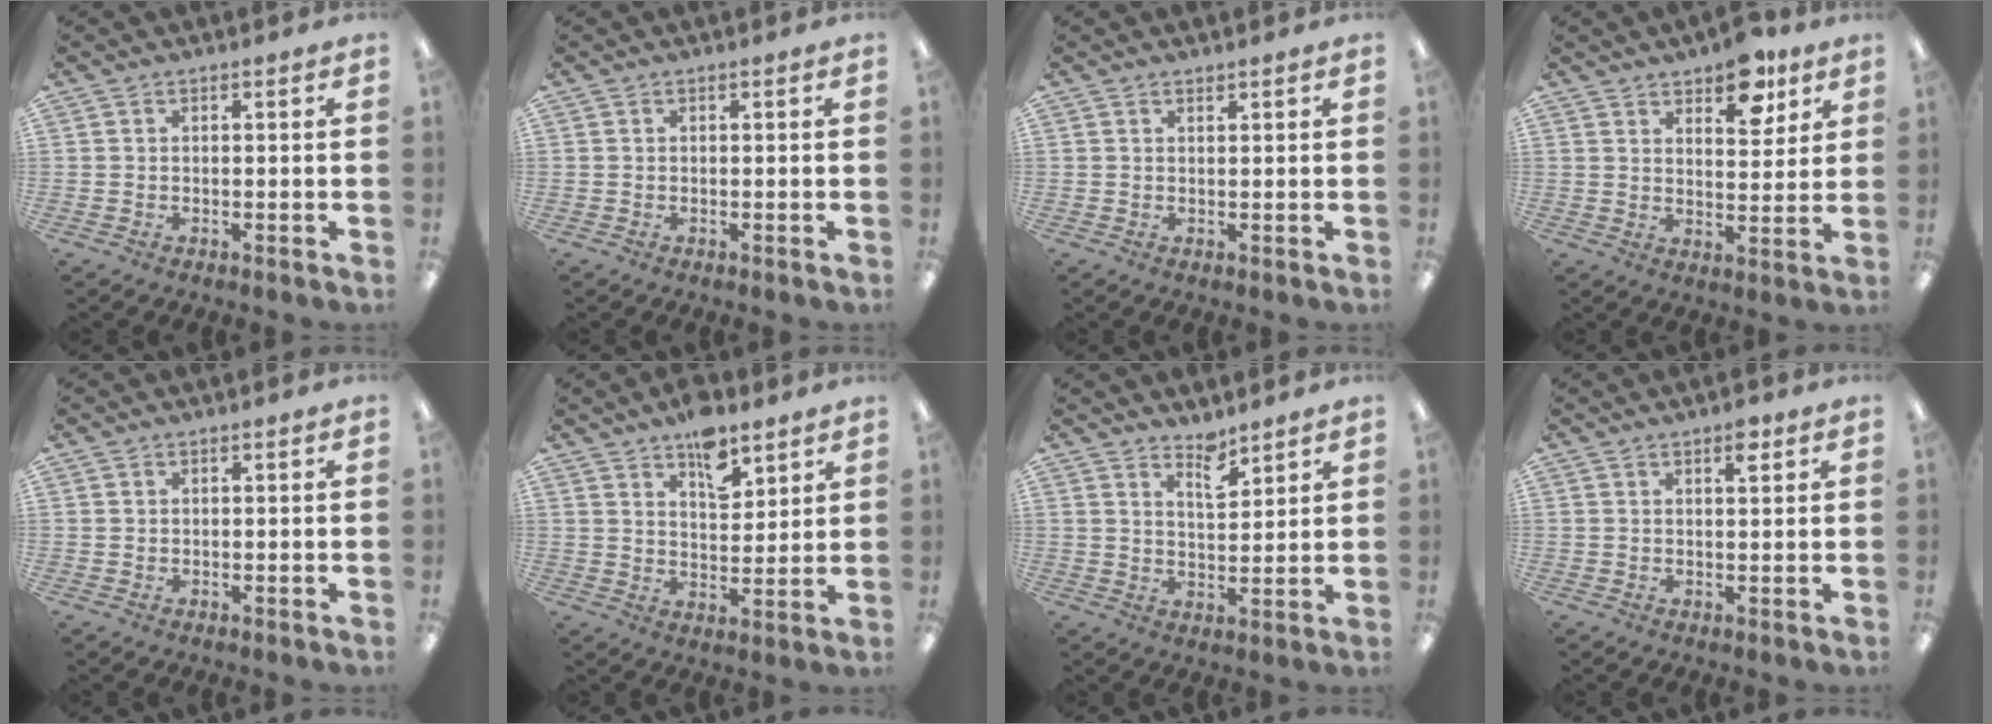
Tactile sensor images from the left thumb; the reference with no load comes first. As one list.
[{"total": 0.0}, {"total": 0.9, "force": [0.8, 0.1, 0.2], "torque": [-0.005, -0.001, 0.015]}, {"total": 9.5, "force": [6.7, 4.4, 5.0], "torque": [-0.051, -0.033, 0.112]}, {"total": 0.6, "force": [0.3, 0.5, 0.0], "torque": [-0.001, 0.003, 0.006]}, {"total": 9.2, "force": [6.4, 4.5, 4.8], "torque": [-0.058, -0.038, 0.108]}, {"total": 5.5, "force": [4.6, 1.8, 2.3], "torque": [-0.025, -0.034, 0.078]}, {"total": 3.5, "force": [2.3, 1.1, 2.4], "torque": [-0.028, -0.007, 0.035]}]